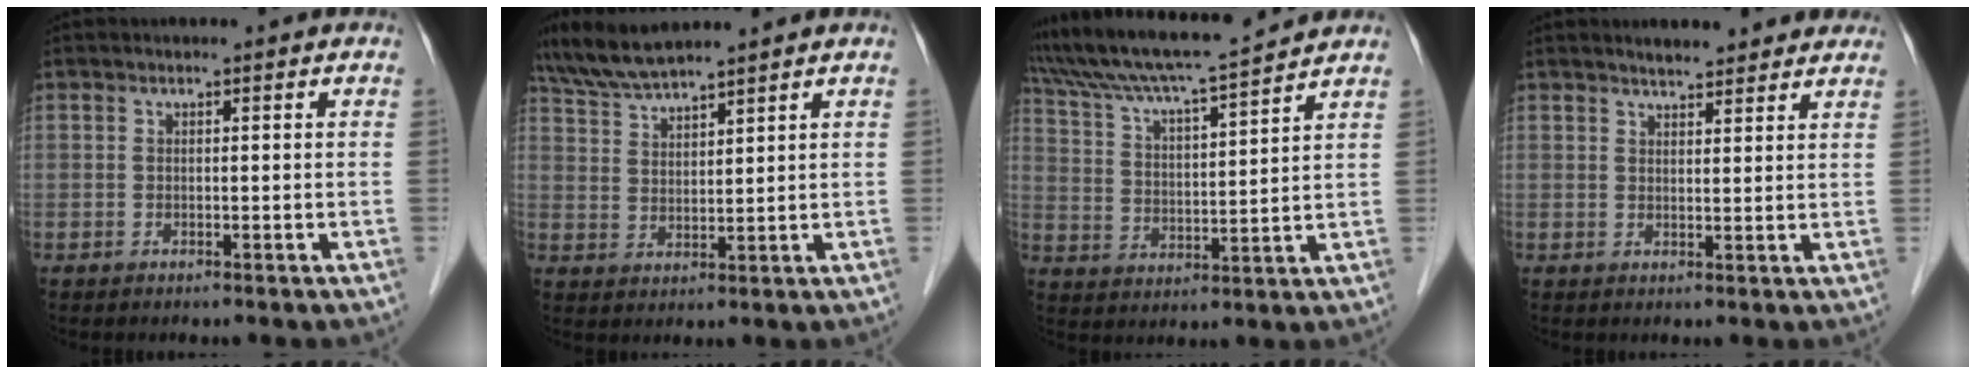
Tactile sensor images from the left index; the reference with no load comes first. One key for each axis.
{"total": 7.3, "fx": 6.7, "fy": 0.3, "fz": 3.0, "tx": -0.069, "ty": 0.019, "tz": 0.135}
{"total": 15.2, "fx": 13.8, "fy": -0.3, "fz": 6.4, "tx": -0.122, "ty": 0.017, "tz": 0.230}
{"total": 5.9, "fx": 5.4, "fy": 1.4, "fz": 2.1, "tx": -0.026, "ty": 0.017, "tz": 0.067}